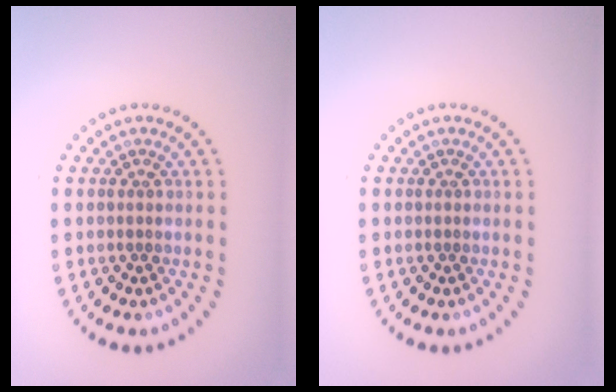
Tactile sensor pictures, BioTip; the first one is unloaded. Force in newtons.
{"total": 0.0}